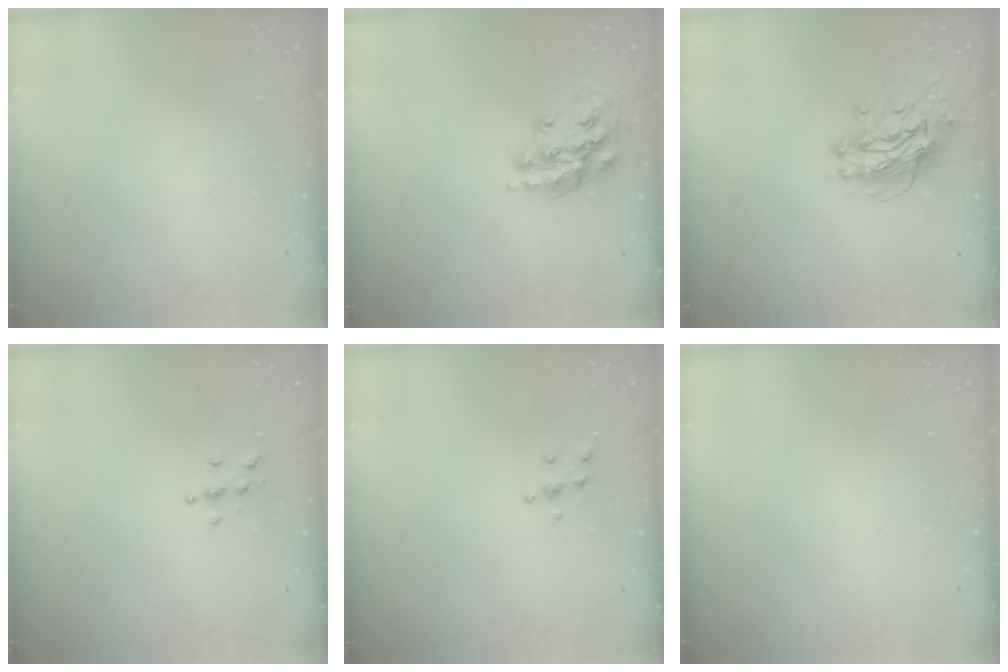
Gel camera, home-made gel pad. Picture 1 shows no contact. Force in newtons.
{"total": 16.1, "press": 16.1, "slide": 1.5}
{"total": 12.8, "press": 12.7, "slide": 1.1}
{"total": 3.7, "press": 3.7, "slide": 0.4}
{"total": 4.5, "press": 4.5, "slide": 0.5}
{"total": 0.0}